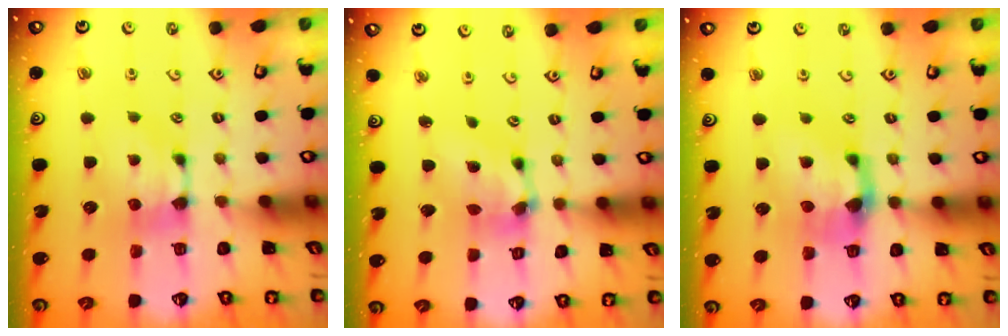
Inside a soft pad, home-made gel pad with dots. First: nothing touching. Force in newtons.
{"total": 5.7, "press": 5.4, "slide": 1.8}
{"total": 3.0, "press": 2.4, "slide": 1.8}